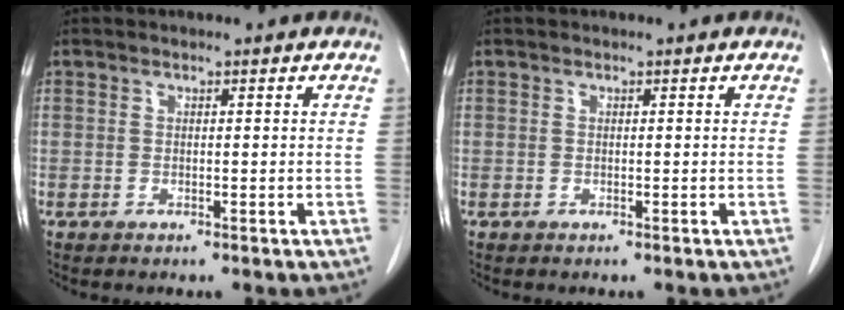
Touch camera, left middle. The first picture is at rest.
{"total": 0.0}